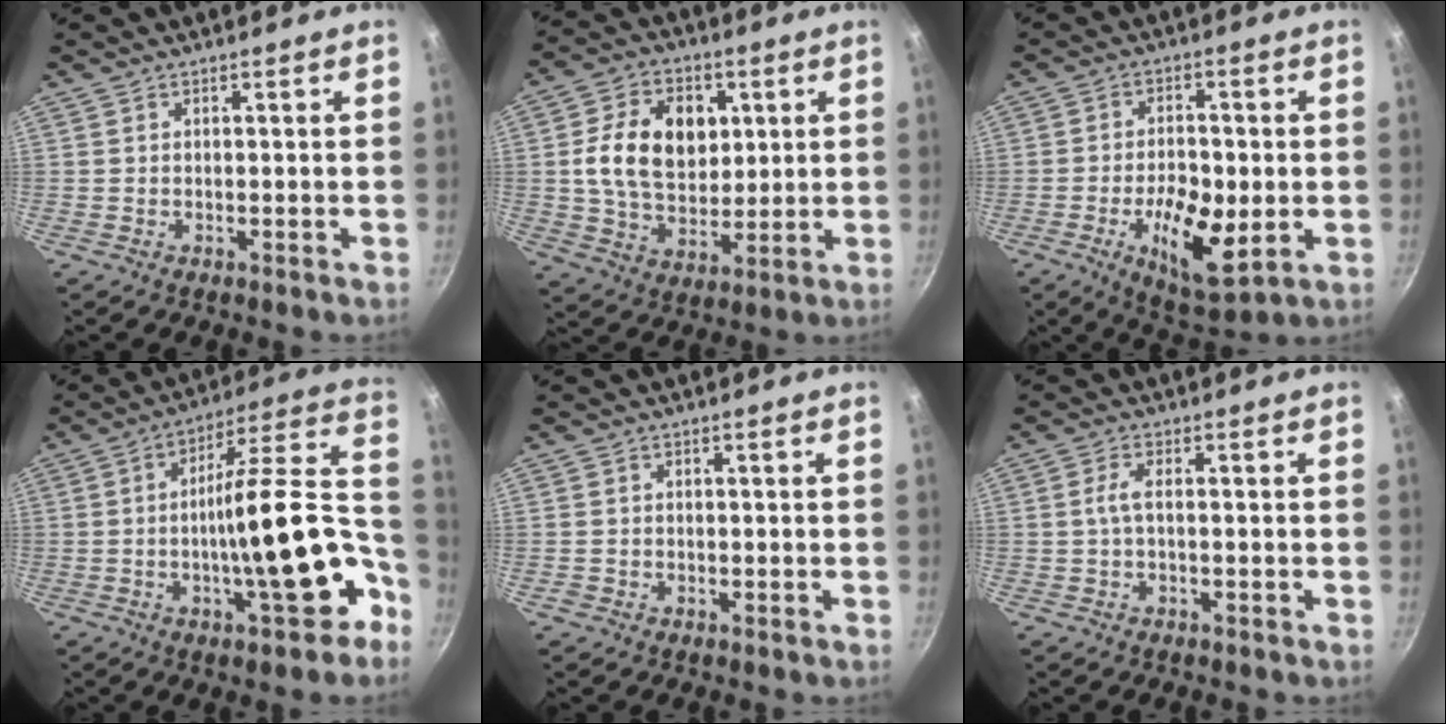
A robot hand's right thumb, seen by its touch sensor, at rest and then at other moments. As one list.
[{"total": 15.1, "force": [3.0, 10.9, 10.1], "torque": [-0.150, -0.002, 0.047]}, {"total": 12.7, "force": [-2.8, 5.7, 11.0], "torque": [-0.167, 0.001, -0.039]}, {"total": 20.9, "force": [-6.8, 6.5, 18.7], "torque": [-0.233, 0.062, -0.106]}, {"total": 0.7, "force": [-0.4, 0.6, 0.1], "torque": [-0.003, 0.002, -0.006]}, {"total": 2.4, "force": [-0.4, 0.5, 2.3], "torque": [-0.061, 0.008, -0.009]}]